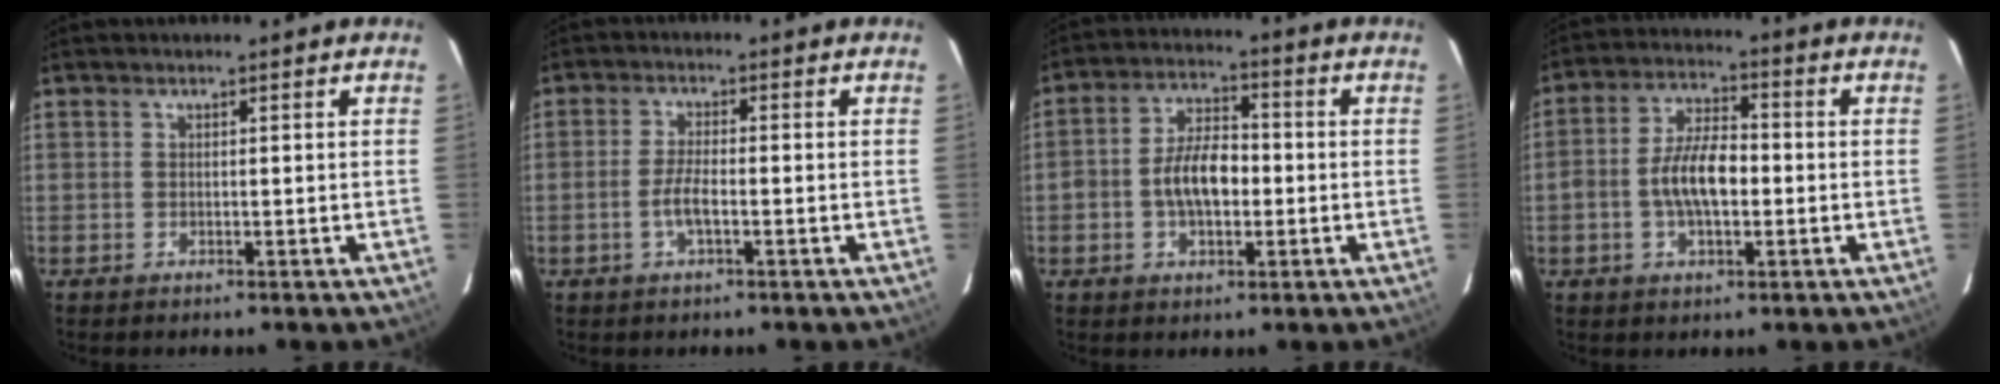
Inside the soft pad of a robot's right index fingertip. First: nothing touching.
{"total": 3.7, "force": [-1.4, 0.9, 3.3], "torque": [-0.071, -0.002, -0.027]}
{"total": 8.4, "force": [-1.4, 4.7, 6.8], "torque": [-0.129, 0.018, -0.021]}
{"total": 8.7, "force": [-1.5, 4.1, 7.5], "torque": [-0.147, 0.013, -0.026]}